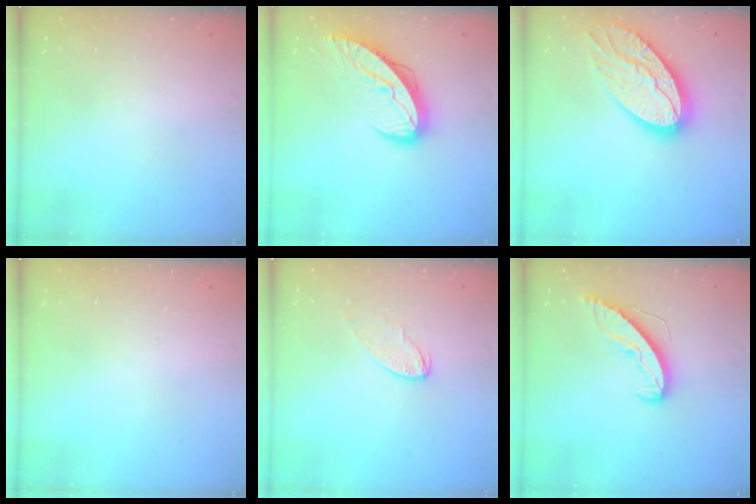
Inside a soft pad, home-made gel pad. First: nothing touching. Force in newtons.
{"total": 11.7, "press": 11.6, "slide": 1.3}
{"total": 20.5, "press": 20.4, "slide": 1.6}
{"total": 0.0}
{"total": 6.6, "press": 6.6, "slide": 0.3}
{"total": 8.4, "press": 8.4, "slide": 0.2}